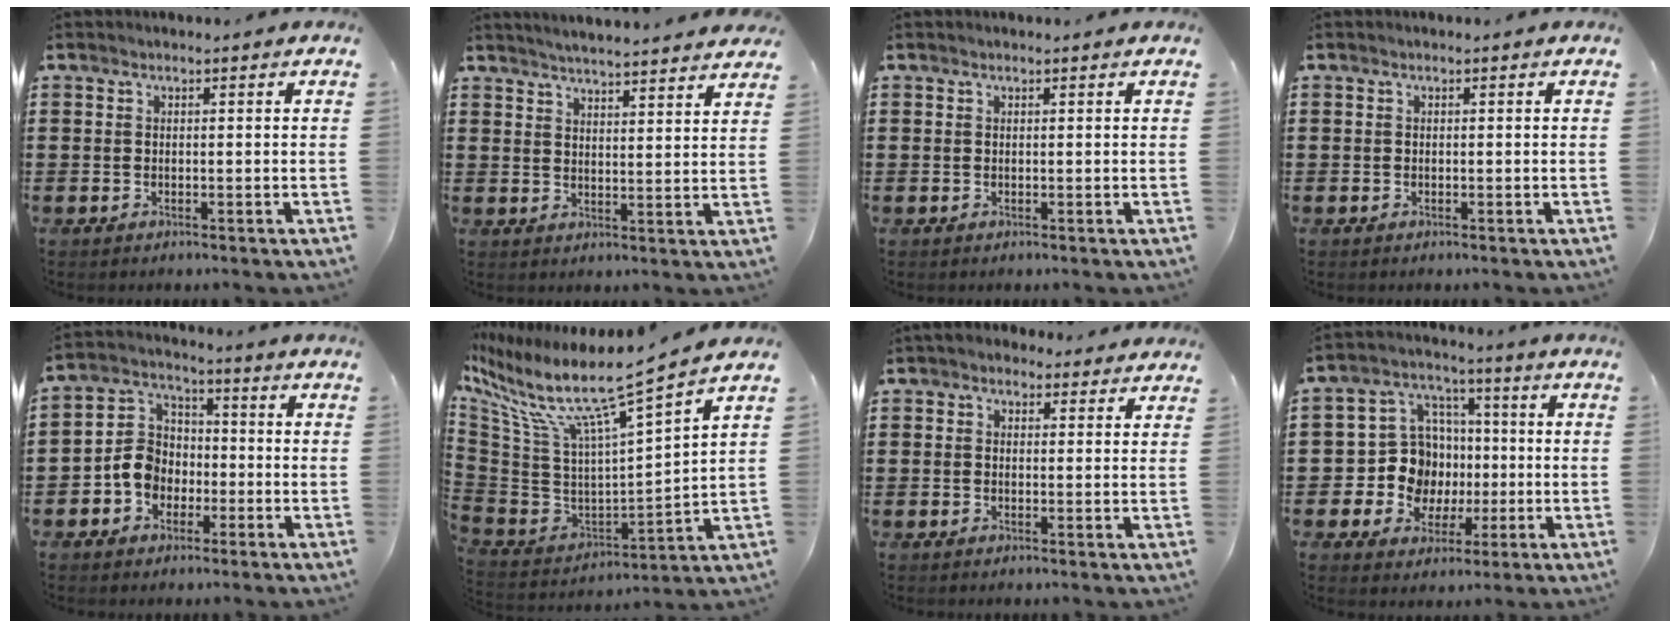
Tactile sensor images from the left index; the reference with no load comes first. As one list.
[{"total": 4.1, "force": [4.0, -0.7, 0.4], "torque": [-0.023, -0.023, 0.071]}, {"total": 0.0}, {"total": 0.0}, {"total": 7.1, "force": [-2.5, 6.0, 2.8], "torque": [-0.082, 0.018, -0.053]}, {"total": 10.8, "force": [7.3, 0.6, 7.9], "torque": [-0.182, -0.064, 0.113]}, {"total": 2.4, "force": [1.9, 1.4, 0.5], "torque": [-0.018, 0.004, 0.035]}, {"total": 10.4, "force": [-0.6, 9.9, 3.2], "torque": [-0.099, 0.010, -0.001]}]